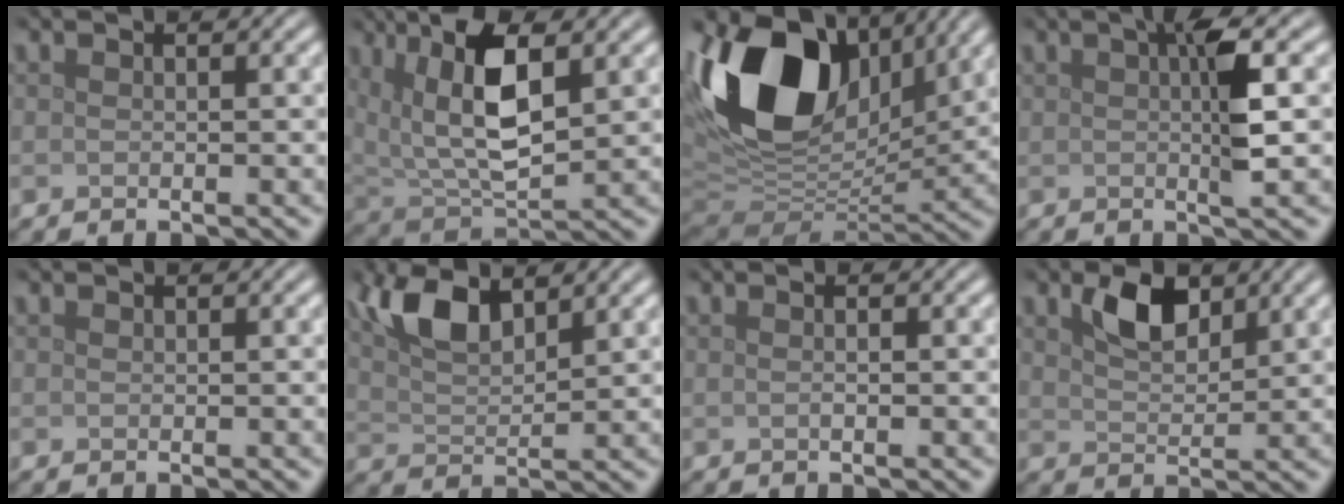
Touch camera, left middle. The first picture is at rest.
{"total": 8.3, "force": [2.7, 3.4, 7.1], "torque": [-0.145, 0.000, 0.051]}
{"total": 16.8, "force": [5.7, 10.6, 11.7], "torque": [-0.243, 0.023, 0.102]}
{"total": 4.0, "force": [0.7, 0.4, 4.0], "torque": [-0.071, 0.004, 0.012]}
{"total": 0.0}
{"total": 5.3, "force": [3.3, 2.0, 3.6], "torque": [-0.079, 0.008, 0.062]}
{"total": 1.2, "force": [0.3, 0.5, 1.1], "torque": [-0.006, -0.005, -0.005]}
{"total": 3.5, "force": [2.0, 1.8, 2.2], "torque": [-0.043, 0.002, 0.038]}